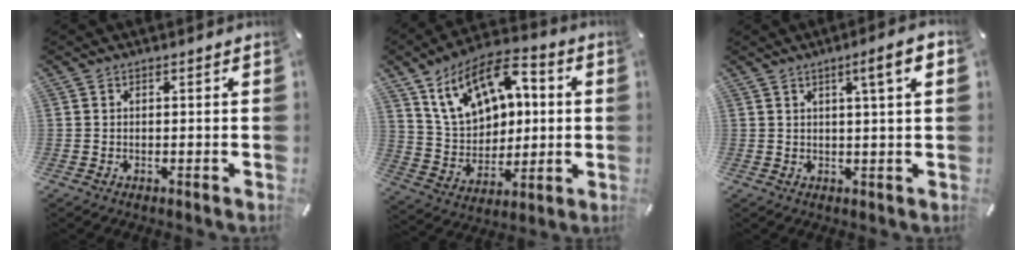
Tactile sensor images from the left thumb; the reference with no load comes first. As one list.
[{"total": 16.7, "force": [6.8, 12.0, 9.5], "torque": [-0.187, -0.017, 0.130]}, {"total": 6.5, "force": [2.8, 0.5, 5.9], "torque": [-0.094, -0.007, 0.039]}]